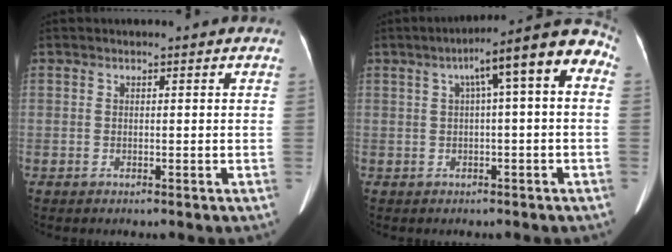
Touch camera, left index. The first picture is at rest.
{"total": 10.3, "force": [2.6, 1.1, 9.9], "torque": [-0.131, 0.043, 0.025]}